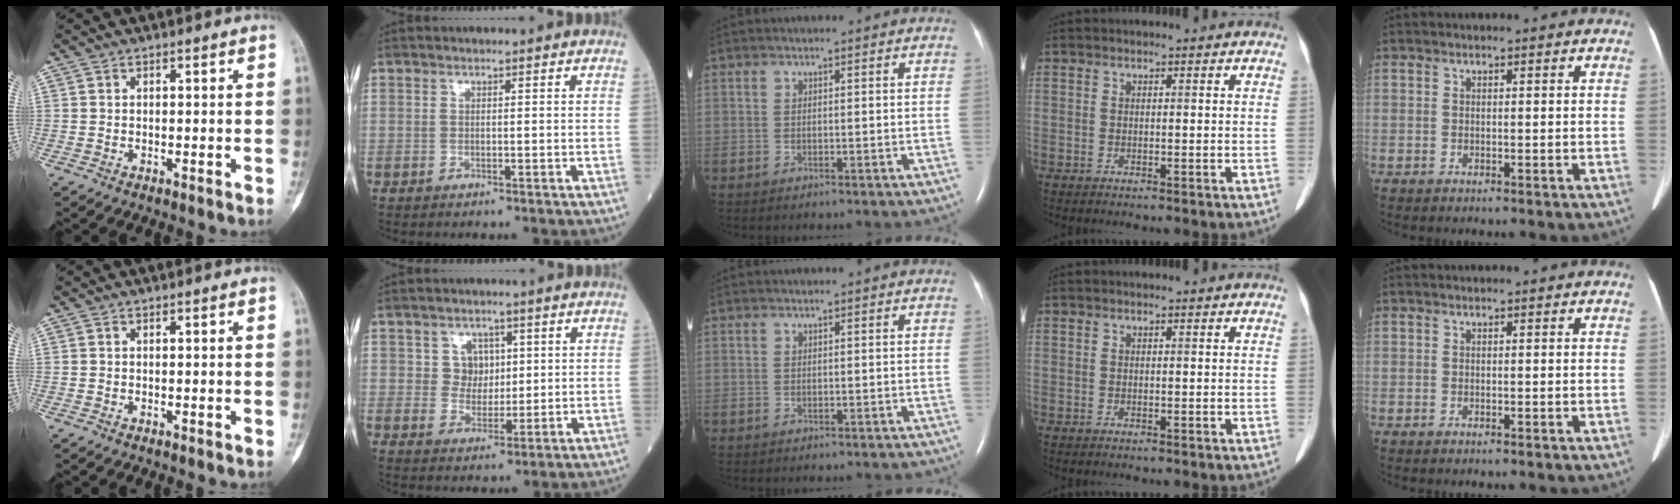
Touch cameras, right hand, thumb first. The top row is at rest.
{"index": {"total": 4.0, "force": [1.3, 3.6, 1.1], "torque": [-0.014, 0.006, 0.022]}, "middle": {"total": 0.5, "force": [-0.4, 0.2, 0.2], "torque": [-0.005, -0.001, -0.003]}}